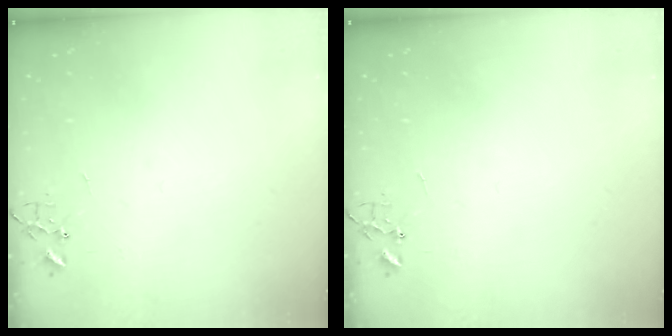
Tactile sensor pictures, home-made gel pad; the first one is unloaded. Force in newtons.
{"total": 0.0}